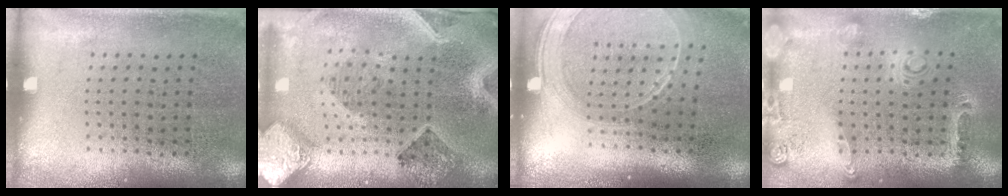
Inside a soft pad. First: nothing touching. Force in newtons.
{"total": 3.3, "press": 2.8, "slide": 1.8}
{"total": 1.8, "press": 1.6, "slide": 0.8}
{"total": 0.6, "press": 0.6, "slide": 0.3}